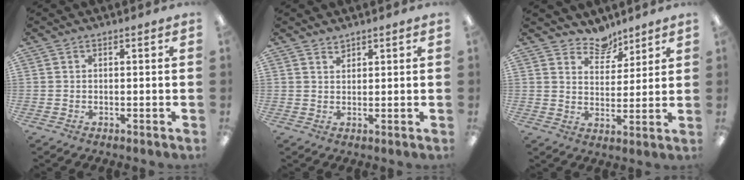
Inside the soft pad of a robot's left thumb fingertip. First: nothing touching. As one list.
[{"total": 1.8, "force": [1.7, 0.6, 0.2], "torque": [0.002, -0.007, 0.032]}, {"total": 7.5, "force": [6.5, 3.6, 1.2], "torque": [-0.016, -0.044, 0.120]}]